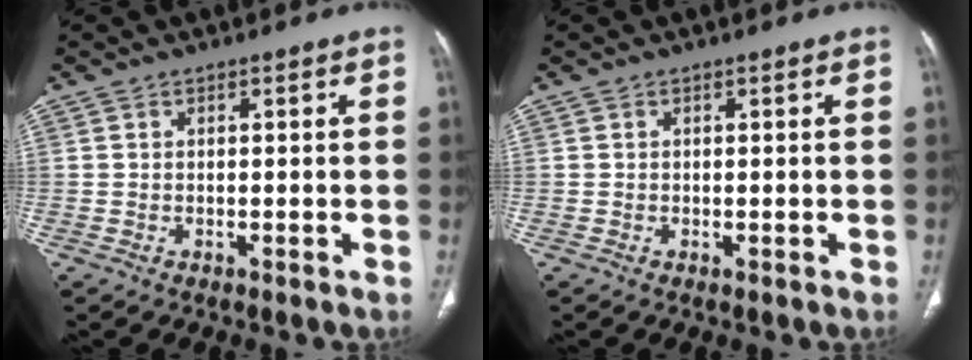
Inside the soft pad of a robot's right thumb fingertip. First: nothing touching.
{"total": 0.0}